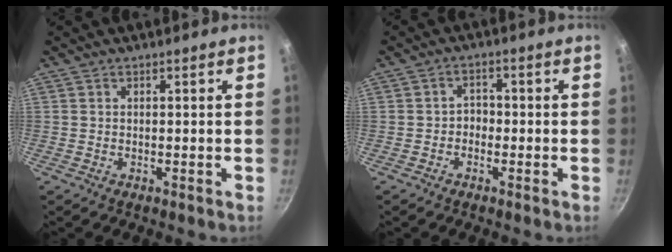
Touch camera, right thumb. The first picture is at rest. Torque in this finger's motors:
{"motor_torque": [-0.11, 0.13, -0.02, 0.20, 0.03]}